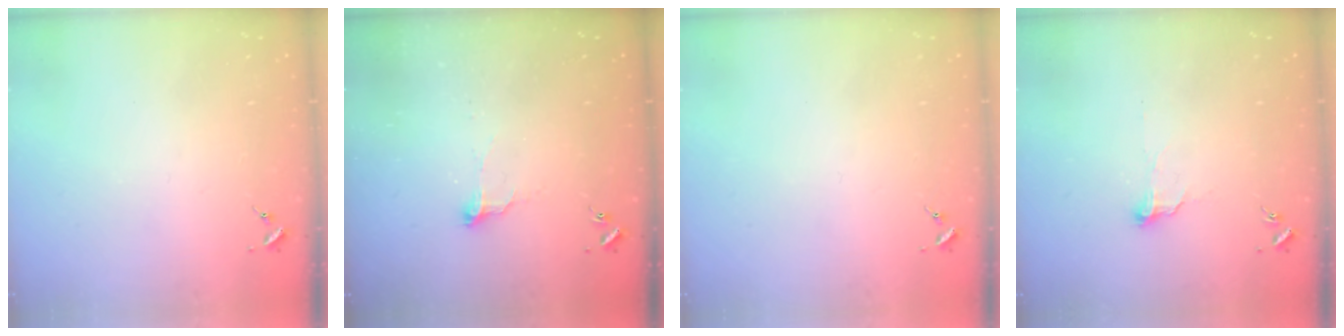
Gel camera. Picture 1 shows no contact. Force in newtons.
{"total": 6.6, "press": 6.6, "slide": 0.5}
{"total": 0.0}
{"total": 6.3, "press": 6.3, "slide": 0.5}